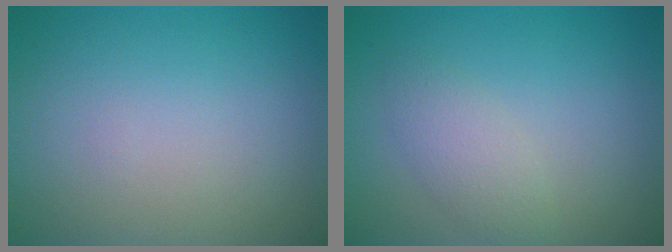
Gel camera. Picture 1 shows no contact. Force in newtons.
{"total": 2.1, "press": 2.1, "slide": 0.0}